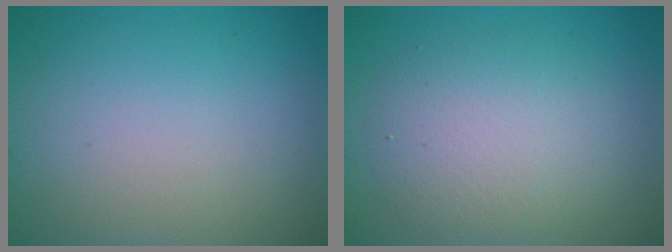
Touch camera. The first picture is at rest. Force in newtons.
{"total": 4.7, "press": 4.7, "slide": 0.4}